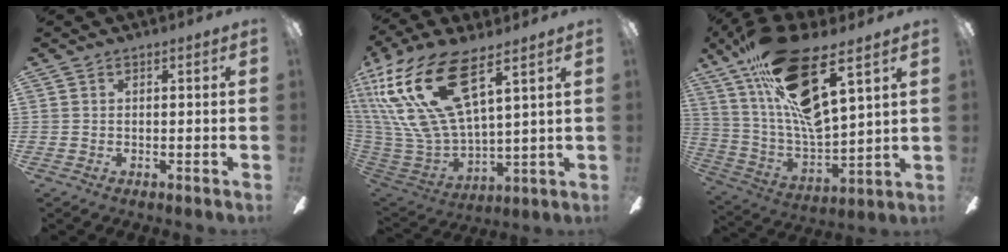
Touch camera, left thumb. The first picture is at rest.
{"total": 25.9, "force": [13.4, 10.5, 19.6], "torque": [-0.433, -0.074, 0.238]}
{"total": 23.0, "force": [13.3, 6.7, 17.5], "torque": [-0.336, -0.076, 0.226]}